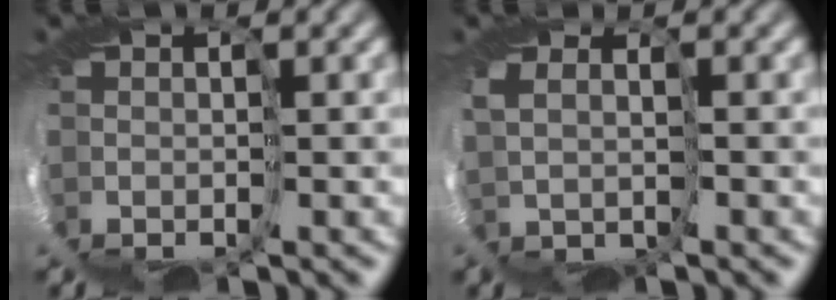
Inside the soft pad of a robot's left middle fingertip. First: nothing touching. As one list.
[{"total": 2.9, "force": [2.6, -0.8, -0.8], "torque": [0.003, 0.011, 0.055]}]